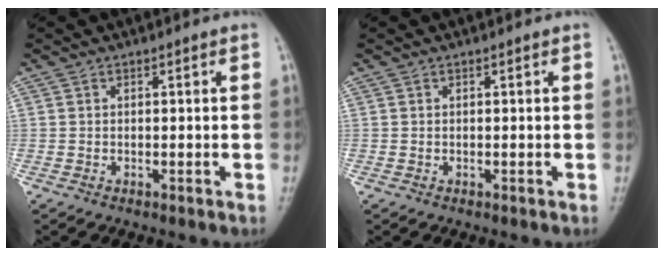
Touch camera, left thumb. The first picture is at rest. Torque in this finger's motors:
{"motor_torque": [0.16, 0.17, 0.00, 0.00, 0.02]}